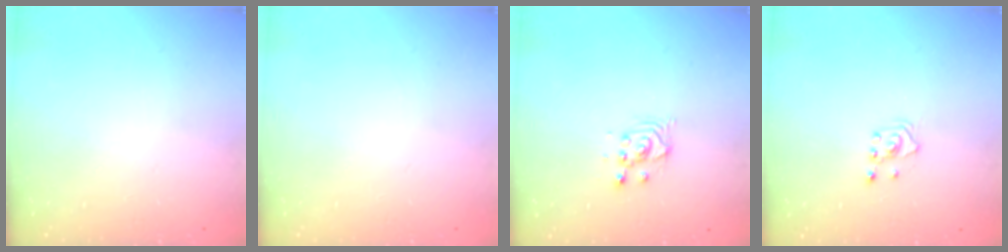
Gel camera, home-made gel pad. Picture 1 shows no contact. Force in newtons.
{"total": 0.0}
{"total": 2.8, "press": 2.8, "slide": 0.1}
{"total": 2.0, "press": 1.8, "slide": 0.9}